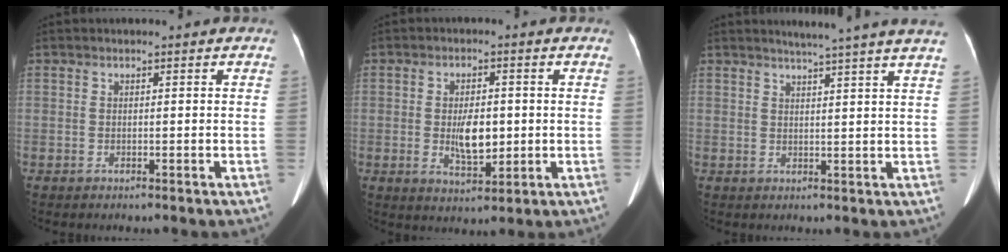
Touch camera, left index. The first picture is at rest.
{"total": 5.4, "force": [-0.9, 2.4, 4.8], "torque": [-0.085, -0.024, -0.011]}
{"total": 10.9, "force": [9.5, -1.5, 5.2], "torque": [-0.072, -0.031, 0.097]}